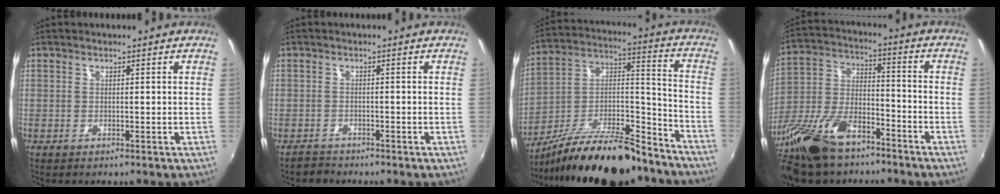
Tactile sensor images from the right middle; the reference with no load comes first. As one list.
[{"total": 2.1, "force": [-1.9, 0.9, -0.2], "torque": [-0.004, 0.002, -0.035]}, {"total": 22.1, "force": [-17.7, 6.2, 11.8], "torque": [-0.205, 0.008, -0.283]}, {"total": 18.2, "force": [-12.6, 8.1, 10.4], "torque": [-0.229, -0.009, -0.237]}]